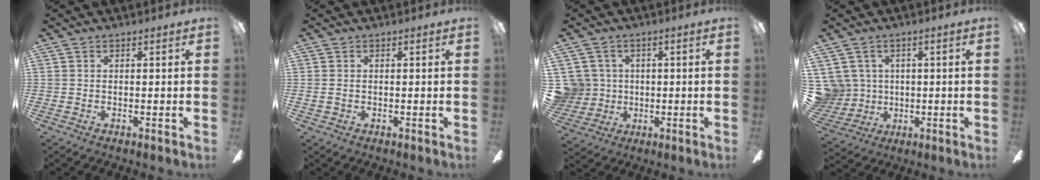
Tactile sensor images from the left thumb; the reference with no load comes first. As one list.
[{"total": 0.8, "force": [0.0, 0.6, 0.5], "torque": [-0.009, 0.004, 0.000]}, {"total": 7.6, "force": [1.4, 7.4, 1.0], "torque": [-0.054, -0.004, 0.034]}, {"total": 7.9, "force": [2.1, 7.6, 1.3], "torque": [-0.068, -0.008, 0.049]}]